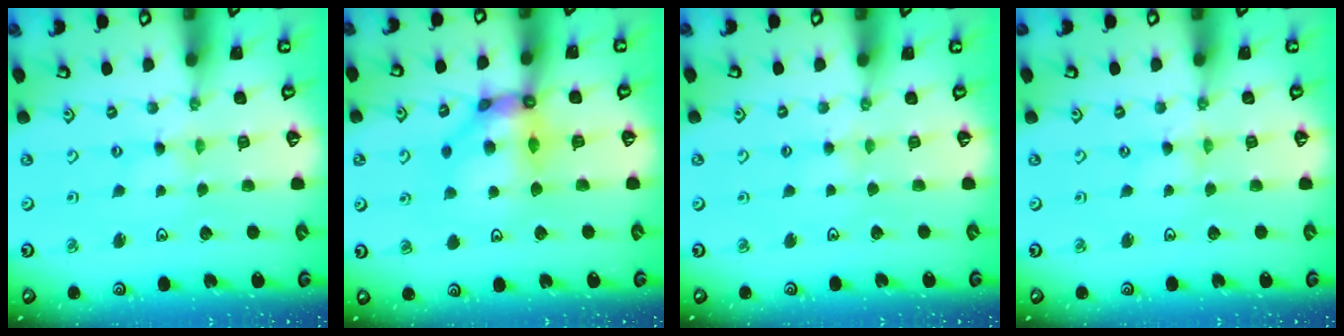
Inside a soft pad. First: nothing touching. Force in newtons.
{"total": 11.8, "press": 11.8, "slide": 1.0}
{"total": 2.8, "press": 2.8, "slide": 0.4}
{"total": 0.6, "press": 0.6, "slide": 0.1}